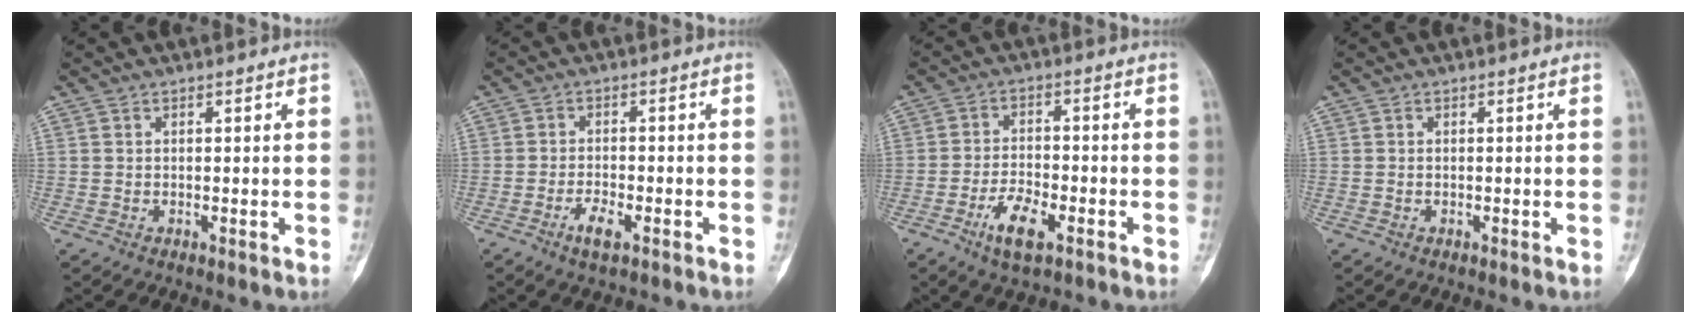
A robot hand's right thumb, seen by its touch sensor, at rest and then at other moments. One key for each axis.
{"total": 3.6, "fx": -2.0, "fy": 1.4, "fz": 2.6, "tx": -0.052, "ty": 0.008, "tz": -0.038}
{"total": 6.8, "fx": -3.6, "fy": 2.8, "fz": 5.1, "tx": -0.098, "ty": 0.015, "tz": -0.066}
{"total": 0.0}